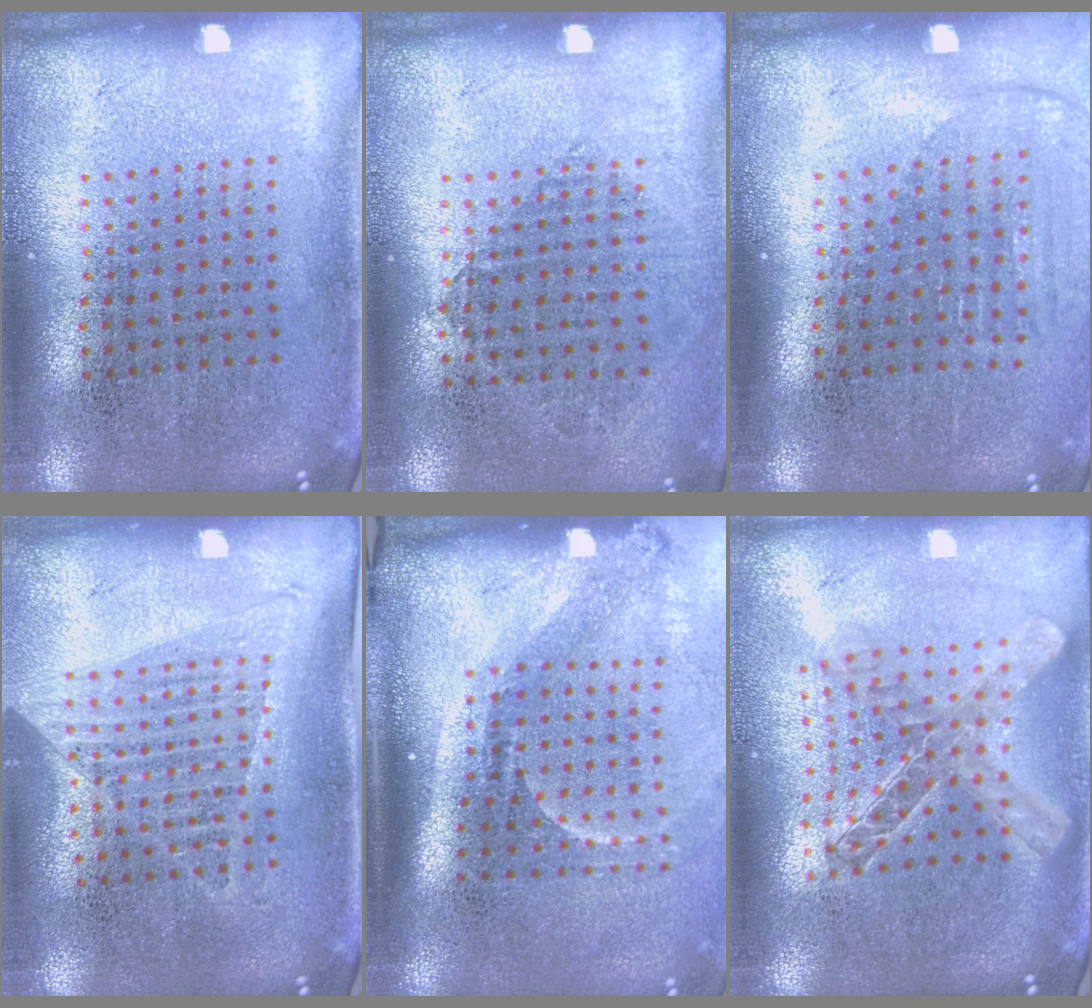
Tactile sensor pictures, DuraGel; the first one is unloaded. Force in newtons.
{"total": 0.9, "press": 0.8, "slide": 0.3}
{"total": 1.3, "press": 1.2, "slide": 0.6}
{"total": 1.3, "press": 1.2, "slide": 0.6}
{"total": 2.2, "press": 1.5, "slide": 1.6}
{"total": 1.9, "press": 1.6, "slide": 1.0}